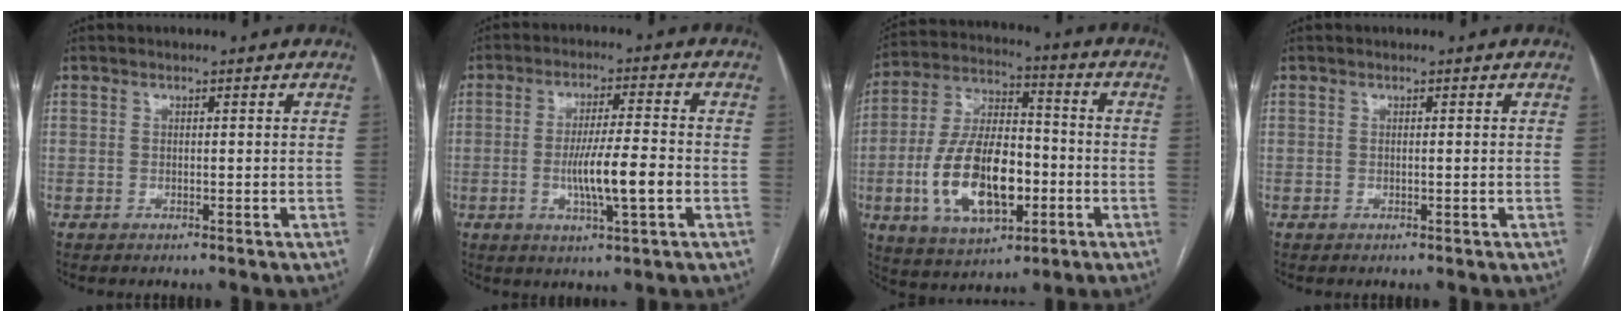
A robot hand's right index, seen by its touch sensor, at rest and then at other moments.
{"total": 8.7, "force": [-2.0, 0.5, 8.5], "torque": [-0.155, -0.006, -0.035]}
{"total": 16.7, "force": [-4.2, 7.7, 14.2], "torque": [-0.284, 0.010, -0.065]}
{"total": 0.0}